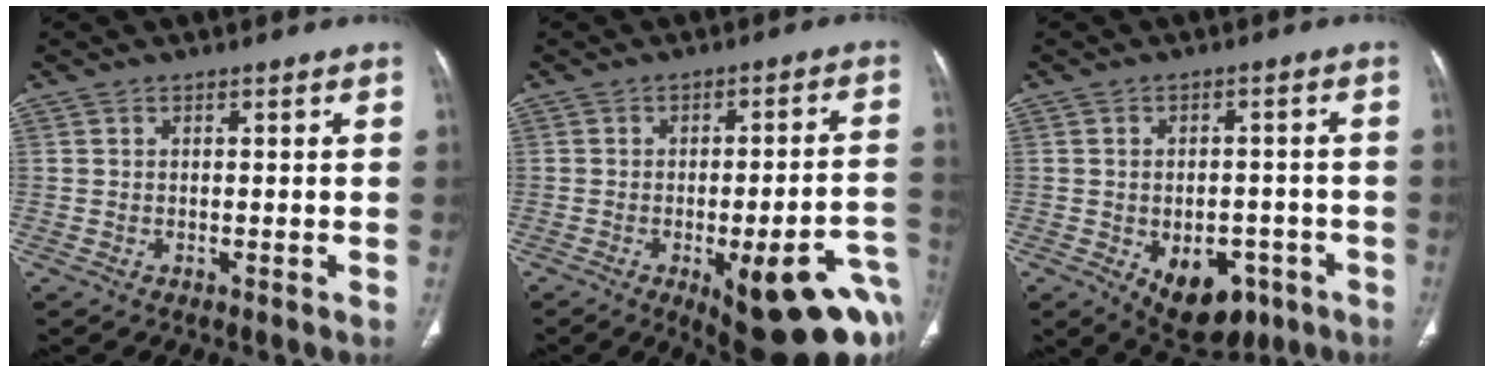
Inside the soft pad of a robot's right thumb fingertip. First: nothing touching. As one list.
[{"total": 21.3, "force": [-8.6, 6.5, 18.4], "torque": [-0.160, 0.029, -0.094]}, {"total": 11.4, "force": [-5.0, 7.2, 7.3], "torque": [-0.076, 0.022, -0.057]}]